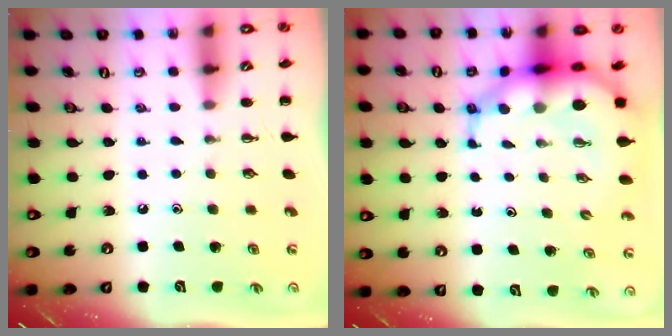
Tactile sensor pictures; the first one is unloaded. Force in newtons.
{"total": 9.4, "press": 9.0, "slide": 2.8}